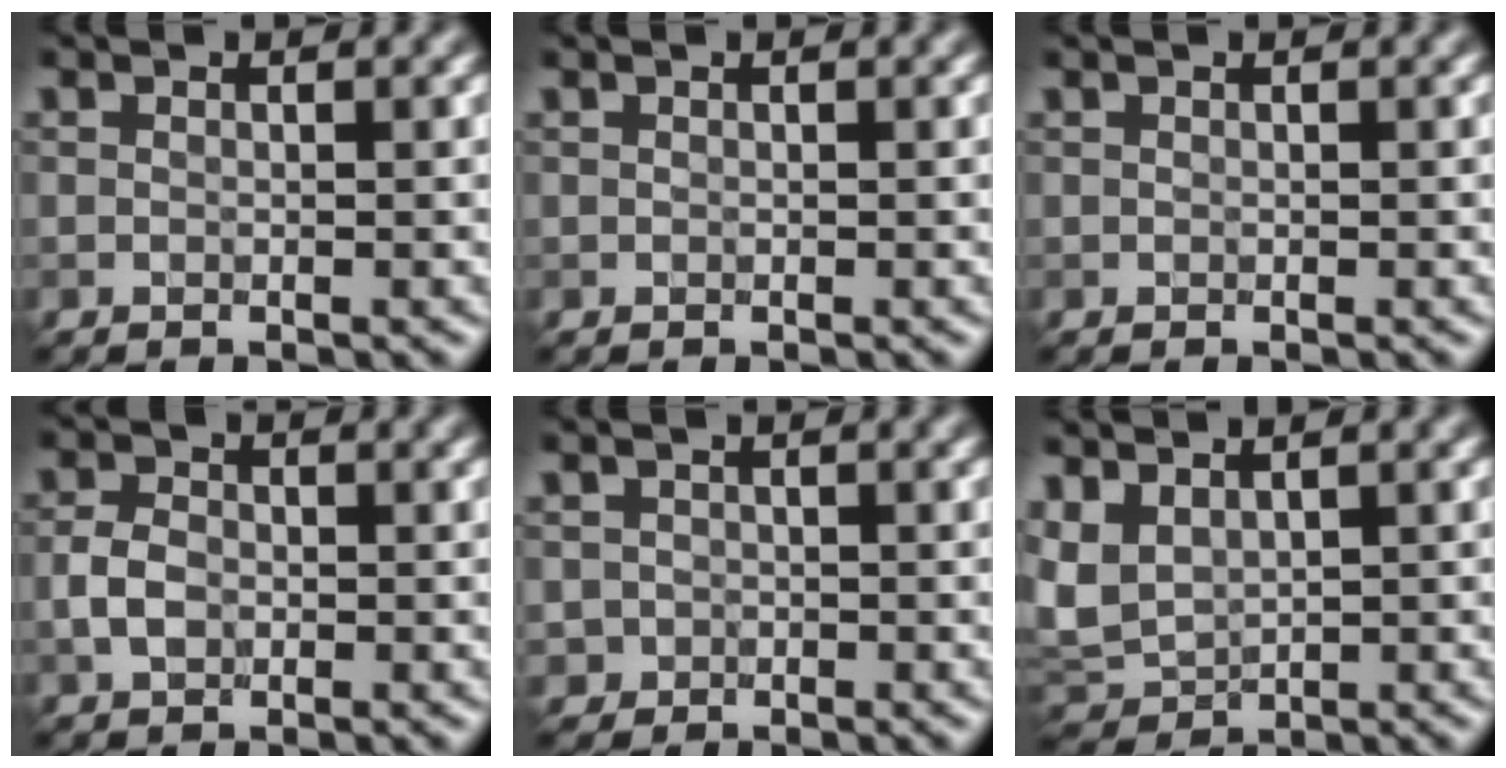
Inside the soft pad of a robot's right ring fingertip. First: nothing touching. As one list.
[{"total": 0.0}, {"total": 0.0}, {"total": 2.4, "force": [-0.6, 1.7, 1.6], "torque": [-0.033, 0.001, -0.016]}, {"total": 1.0, "force": [-0.2, 0.9, -0.1], "torque": [0.014, -0.002, -0.004]}, {"total": 4.0, "force": [1.3, 2.6, 2.7], "torque": [-0.074, 0.004, 0.030]}]